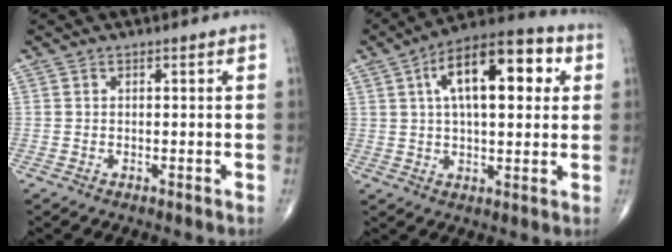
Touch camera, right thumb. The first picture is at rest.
{"total": 17.8, "force": [4.9, 7.9, 15.1], "torque": [-0.213, 0.019, 0.067]}